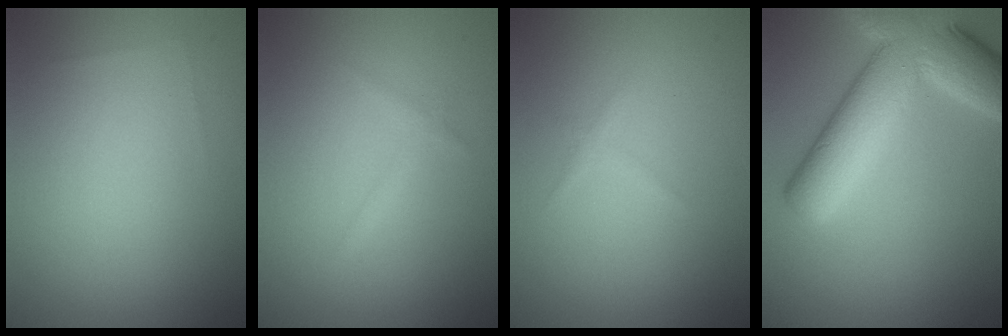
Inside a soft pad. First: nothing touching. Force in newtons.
{"total": 0.8, "press": 0.8, "slide": 0.0}
{"total": 0.7, "press": 0.7, "slide": 0.1}
{"total": 9.9, "press": 9.9, "slide": 0.4}